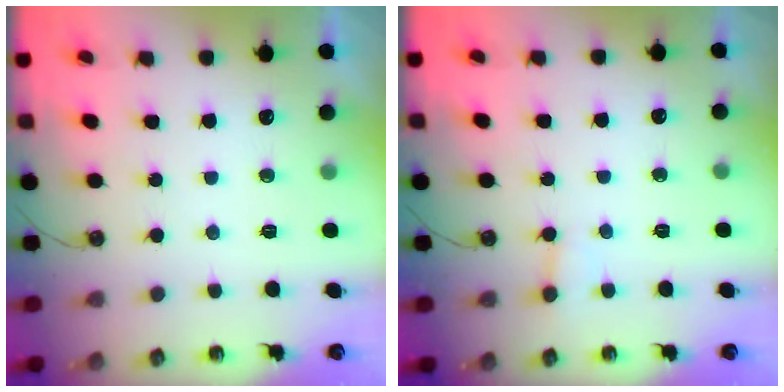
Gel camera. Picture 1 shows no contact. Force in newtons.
{"total": 2.7, "press": 2.7, "slide": 0.2}